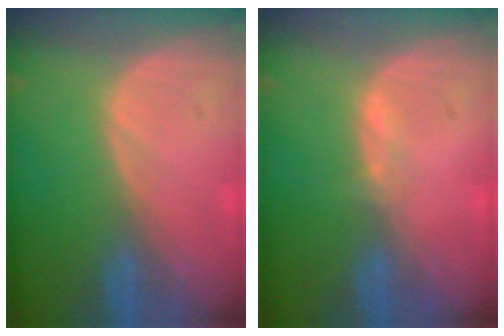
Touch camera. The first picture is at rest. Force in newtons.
{"total": 1.0, "press": 0.8, "slide": 0.5}